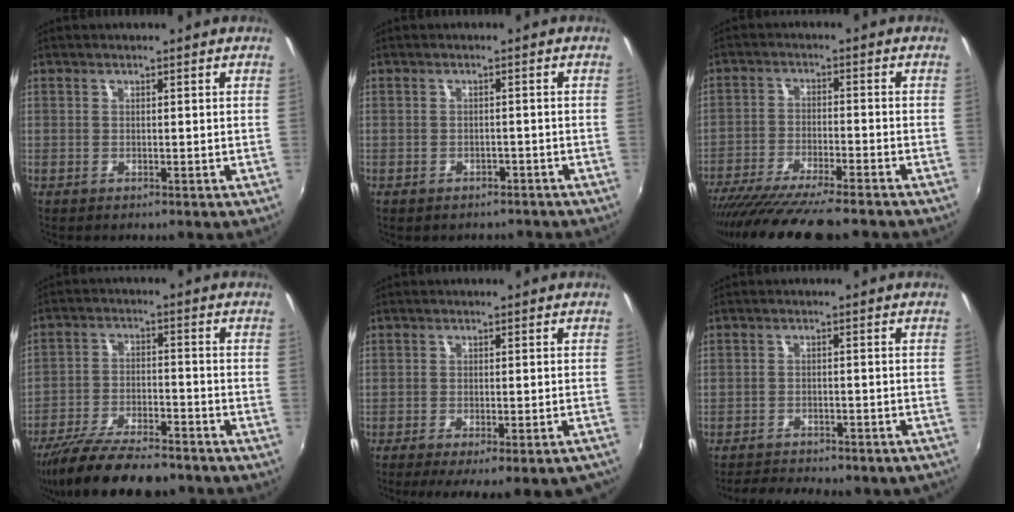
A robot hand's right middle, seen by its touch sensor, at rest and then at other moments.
{"total": 4.2, "force": [-3.4, 2.1, 1.2], "torque": [-0.024, -0.011, -0.041]}
{"total": 16.5, "force": [-14.2, 1.4, 8.4], "torque": [-0.166, -0.050, -0.231]}
{"total": 15.7, "force": [-13.0, 3.9, 7.9], "torque": [-0.166, -0.032, -0.218]}
{"total": 11.3, "force": [-8.7, 1.8, 7.0], "torque": [-0.120, -0.049, -0.117]}
{"total": 9.7, "force": [-8.7, 2.5, 3.4], "torque": [-0.083, -0.007, -0.111]}